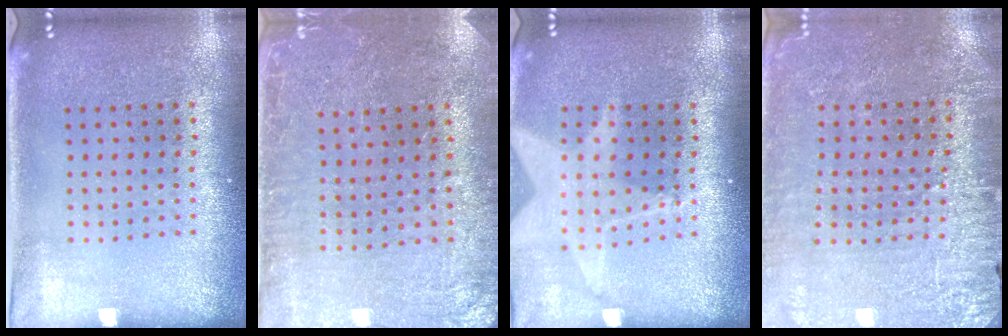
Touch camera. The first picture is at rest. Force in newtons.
{"total": 0.7, "press": 0.7, "slide": 0.2}
{"total": 1.8, "press": 1.5, "slide": 1.1}
{"total": 3.0, "press": 3.0, "slide": 0.6}